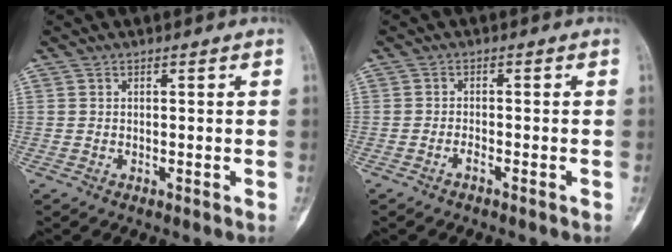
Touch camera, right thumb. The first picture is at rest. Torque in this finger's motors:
{"motor_torque": [-0.22, -0.16, -0.10, 0.02, -0.09]}